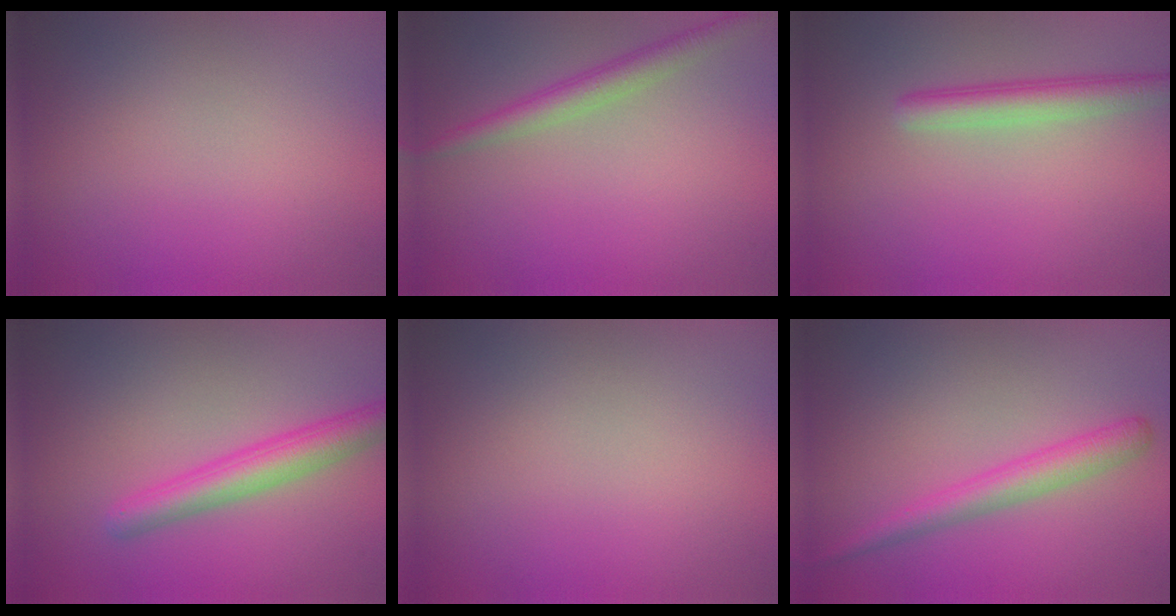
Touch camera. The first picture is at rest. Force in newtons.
{"total": 2.5, "press": 2.5, "slide": 0.1}
{"total": 2.7, "press": 2.7, "slide": 0.3}
{"total": 3.7, "press": 3.7, "slide": 0.1}
{"total": 0.0}
{"total": 2.8, "press": 2.8, "slide": 0.1}